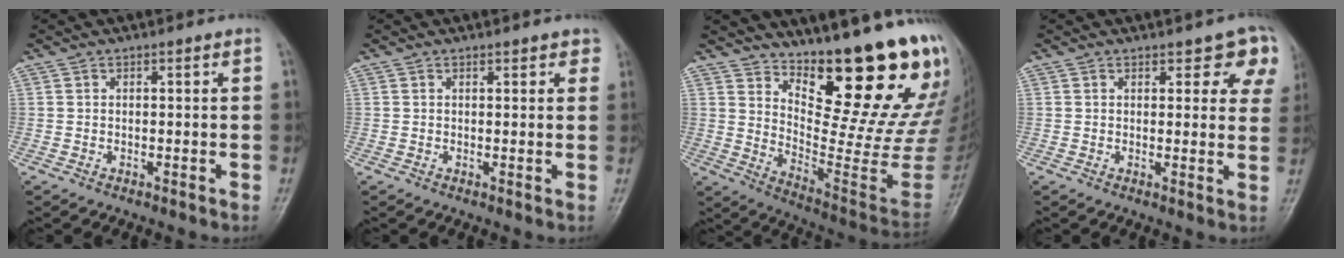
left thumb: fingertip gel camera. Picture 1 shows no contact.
{"total": 2.4, "force": [1.6, 1.2, 1.4], "torque": [0.002, -0.004, 0.014]}
{"total": 25.2, "force": [16.6, 5.6, 18.1], "torque": [-0.236, -0.132, 0.249]}
{"total": 6.9, "force": [4.5, 3.4, 4.0], "torque": [-0.005, -0.021, 0.040]}